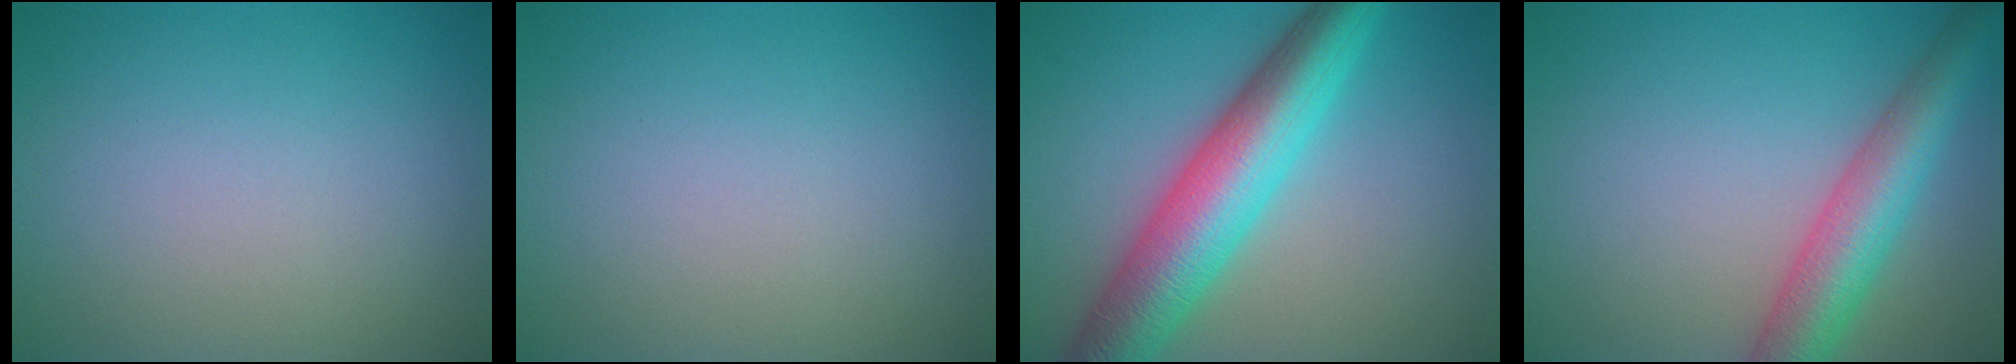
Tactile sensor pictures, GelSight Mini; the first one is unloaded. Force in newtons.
{"total": 0.0}
{"total": 9.2, "press": 9.2, "slide": 0.0}
{"total": 6.2, "press": 6.2, "slide": 0.2}